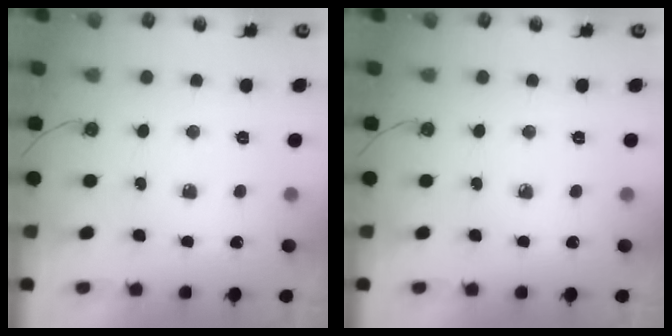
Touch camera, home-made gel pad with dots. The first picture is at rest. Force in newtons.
{"total": 0.0}